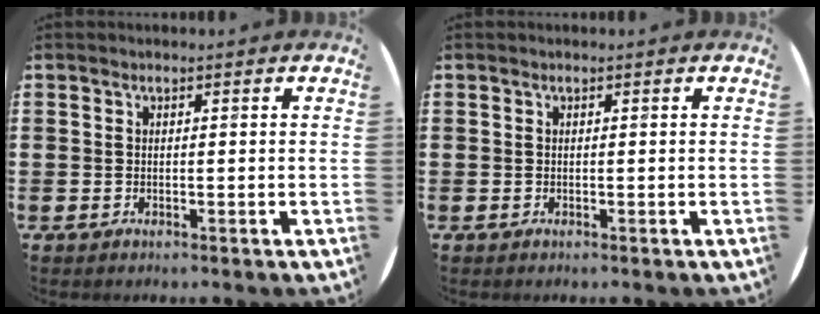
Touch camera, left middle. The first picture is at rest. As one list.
[{"total": 0.0}]